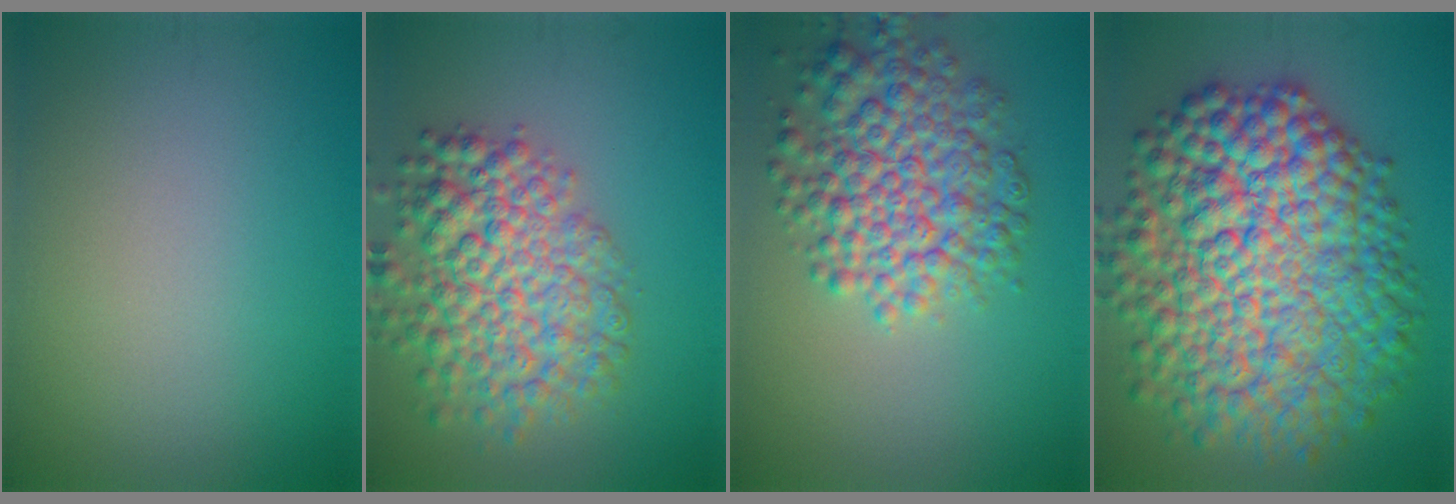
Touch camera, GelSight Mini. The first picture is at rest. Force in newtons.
{"total": 7.5, "press": 7.5, "slide": 0.3}
{"total": 7.1, "press": 7.1, "slide": 0.2}
{"total": 14.7, "press": 14.7, "slide": 0.1}